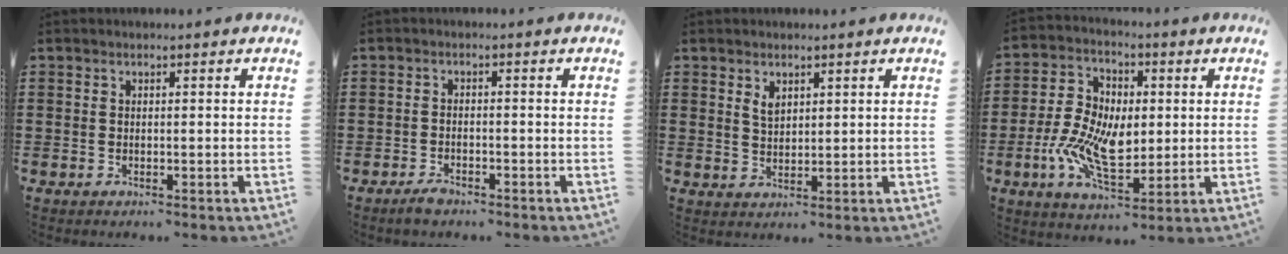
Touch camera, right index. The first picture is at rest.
{"total": 1.8, "force": [-1.4, 0.7, 0.9], "torque": [-0.018, 0.002, -0.027]}
{"total": 2.3, "force": [1.4, 1.3, 1.2], "torque": [-0.028, 0.003, 0.027]}
{"total": 10.4, "force": [-1.4, 6.6, 7.9], "torque": [-0.182, 0.010, -0.028]}